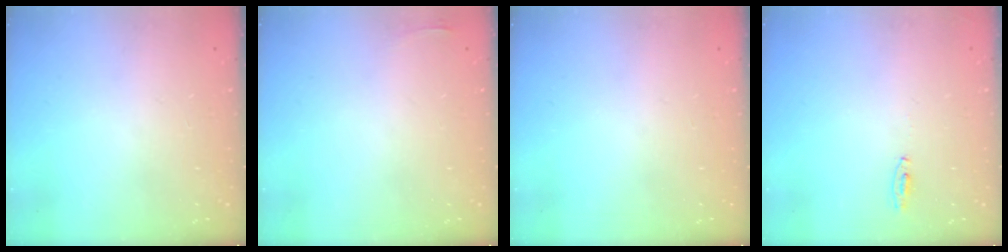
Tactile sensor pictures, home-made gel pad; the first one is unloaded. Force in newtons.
{"total": 3.3, "press": 2.7, "slide": 1.8}
{"total": 0.0}
{"total": 15.9, "press": 4.3, "slide": 15.3}